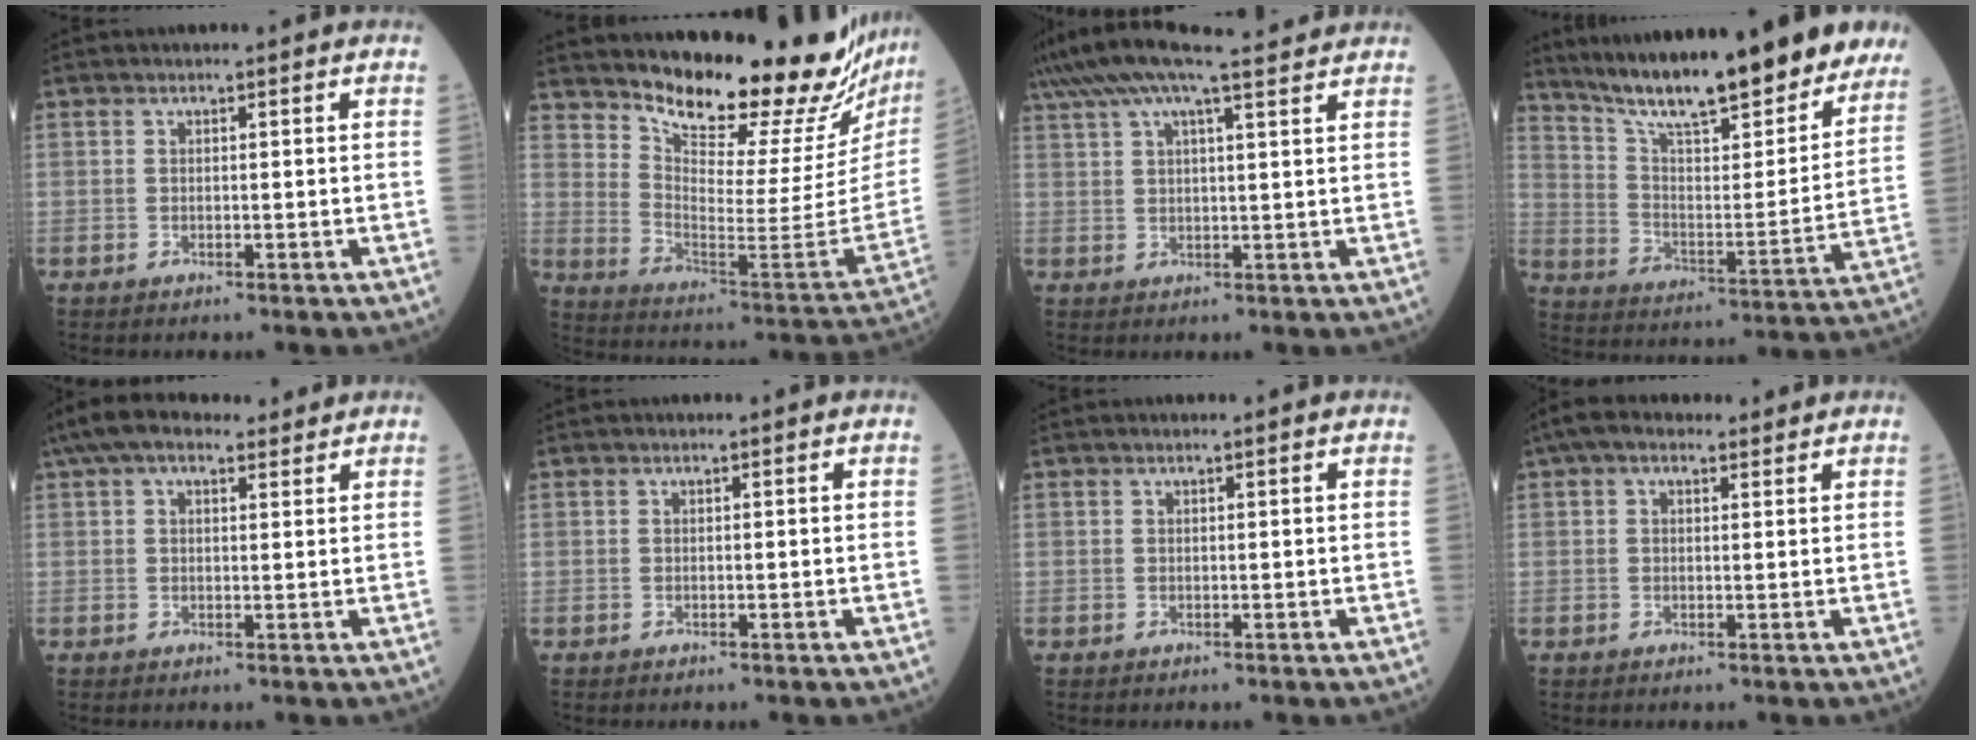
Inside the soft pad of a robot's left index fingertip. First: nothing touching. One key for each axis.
{"total": 26.0, "fx": 23.8, "fy": 2.9, "fz": 10.0, "tx": -0.161, "ty": -0.129, "tz": 0.320}
{"total": 15.9, "fx": 13.2, "fy": 1.4, "fz": 8.7, "tx": -0.171, "ty": 0.051, "tz": 0.204}
{"total": 26.1, "fx": 21.7, "fy": 4.6, "fz": 13.7, "tx": -0.210, "ty": -0.031, "tz": 0.308}
{"total": 8.5, "fx": 6.4, "fy": 3.3, "fz": 4.6, "tx": -0.087, "ty": 0.051, "tz": 0.110}
{"total": 0.0}
{"total": 0.7, "fx": 0.6, "fy": 0.0, "fz": 0.4, "tx": -0.010, "ty": 0.007, "tz": 0.010}
{"total": 5.2, "fx": 3.6, "fy": 2.3, "fz": 2.9, "tx": -0.059, "ty": 0.043, "tz": 0.063}